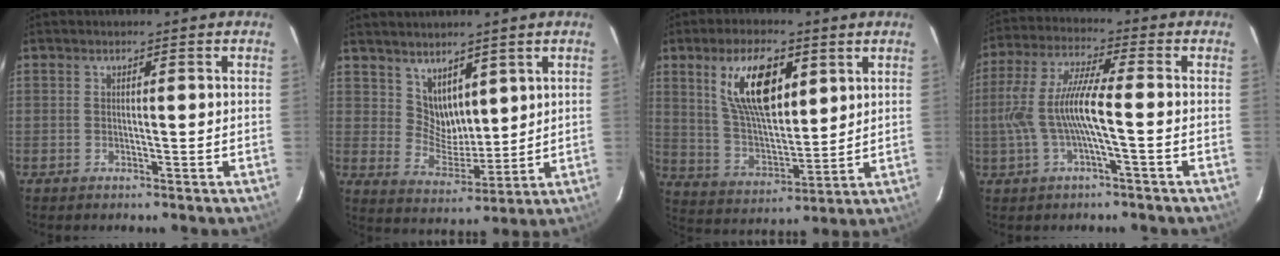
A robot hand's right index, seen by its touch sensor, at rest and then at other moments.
{"total": 6.8, "force": [4.9, 4.2, 2.2], "torque": [-0.030, -0.001, 0.103]}
{"total": 14.7, "force": [6.4, 6.4, 11.5], "torque": [-0.205, 0.011, 0.128]}
{"total": 10.4, "force": [-1.8, 1.2, 10.2], "torque": [-0.212, 0.005, -0.029]}